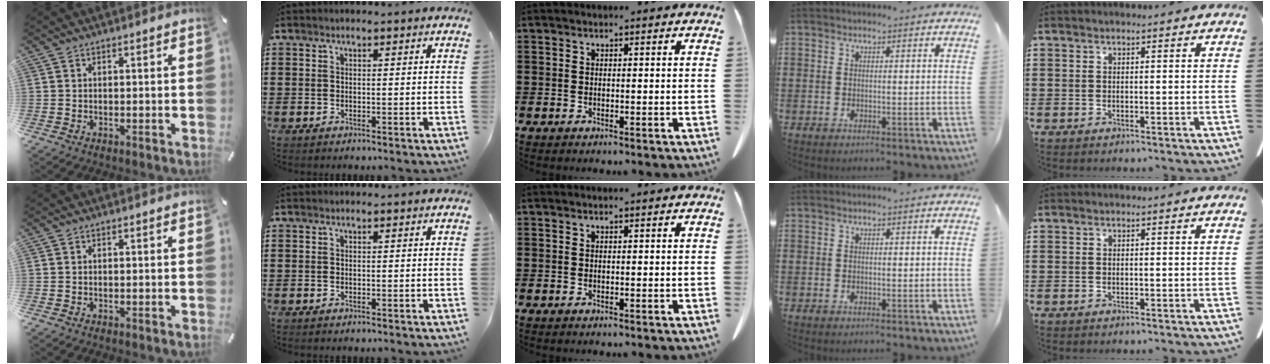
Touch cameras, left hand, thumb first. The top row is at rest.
{}